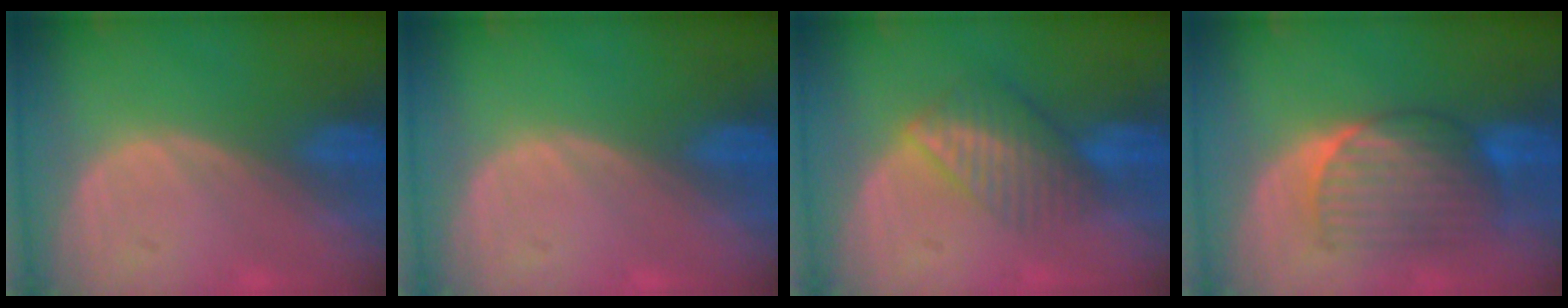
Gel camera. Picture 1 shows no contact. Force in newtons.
{"total": 0.0}
{"total": 6.7, "press": 5.8, "slide": 3.3}
{"total": 7.4, "press": 7.3, "slide": 0.9}